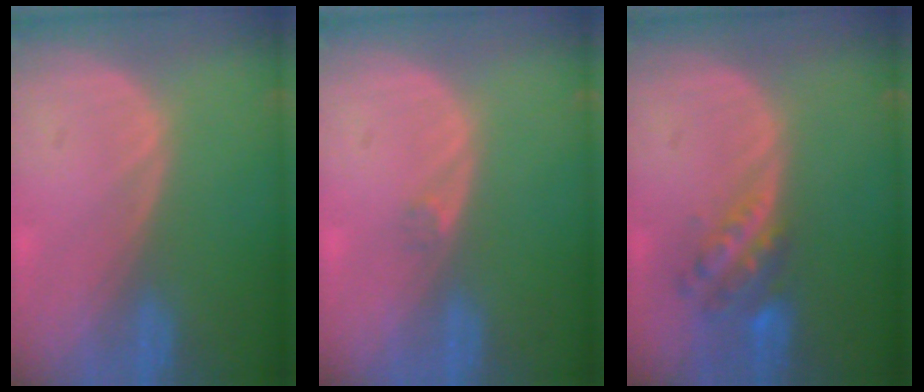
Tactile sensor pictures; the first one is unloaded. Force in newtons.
{"total": 0.8, "press": 0.7, "slide": 0.4}
{"total": 5.8, "press": 5.0, "slide": 2.8}